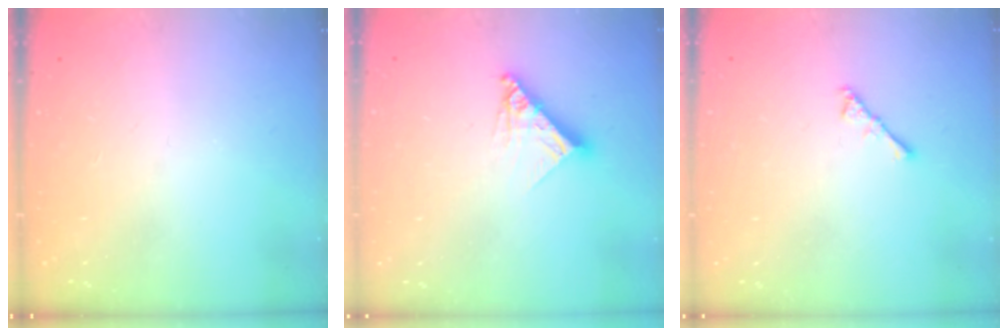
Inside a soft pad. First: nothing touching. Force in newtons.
{"total": 11.7, "press": 11.6, "slide": 1.1}
{"total": 3.4, "press": 3.4, "slide": 0.6}